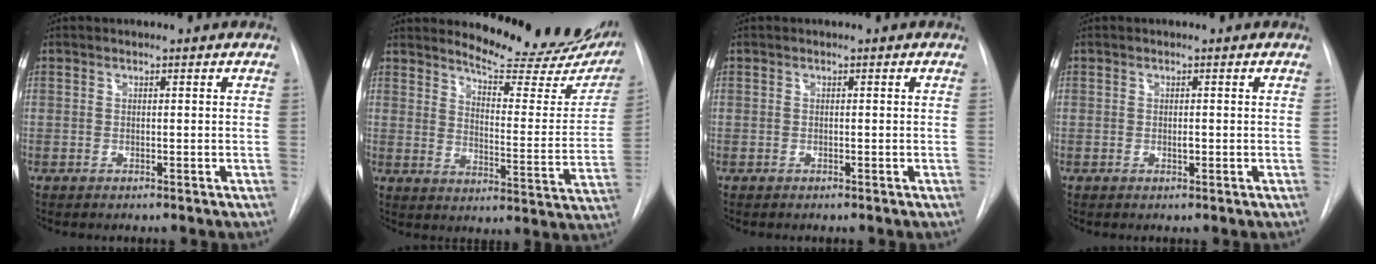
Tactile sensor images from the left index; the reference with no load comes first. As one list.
[{"total": 19.2, "force": [17.5, 4.0, 6.9], "torque": [-0.077, -0.082, 0.207]}, {"total": 0.0}, {"total": 0.5, "force": [0.0, 0.2, 0.5], "torque": [-0.006, 0.000, -0.001]}]